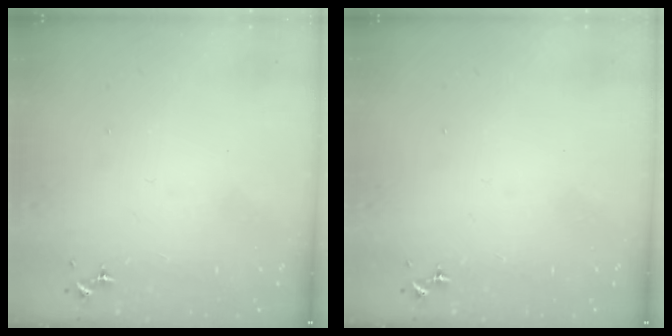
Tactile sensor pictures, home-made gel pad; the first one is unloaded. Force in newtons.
{"total": 0.0}